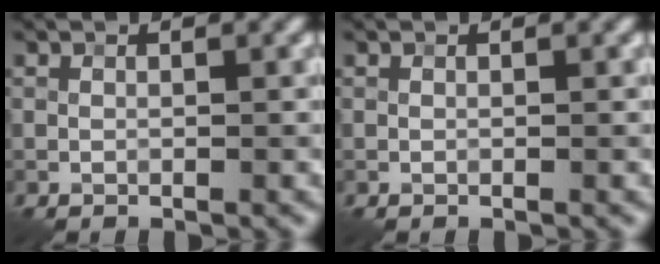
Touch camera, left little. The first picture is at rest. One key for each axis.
{"total": 0.0}